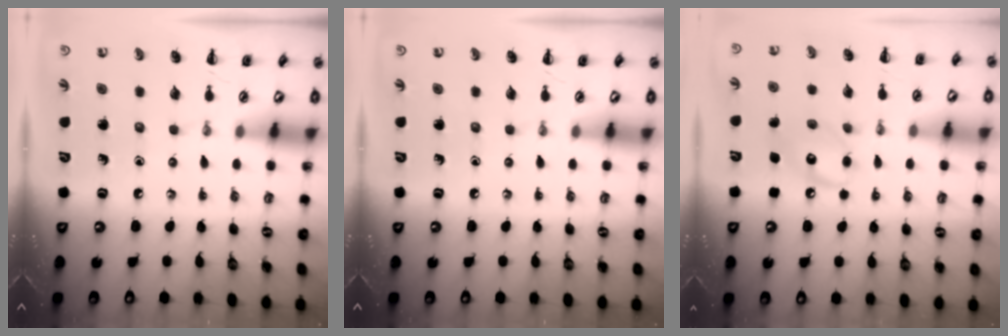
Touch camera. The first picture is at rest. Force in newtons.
{"total": 0.0}
{"total": 9.6, "press": 9.6, "slide": 0.4}